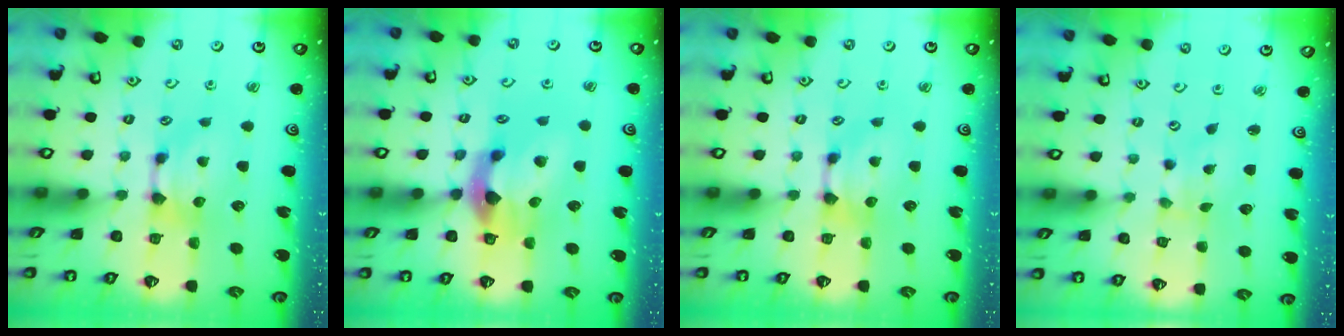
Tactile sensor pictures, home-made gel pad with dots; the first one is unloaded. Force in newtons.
{"total": 6.3, "press": 5.9, "slide": 2.2}
{"total": 0.0}
{"total": 4.1, "press": 4.0, "slide": 0.9}